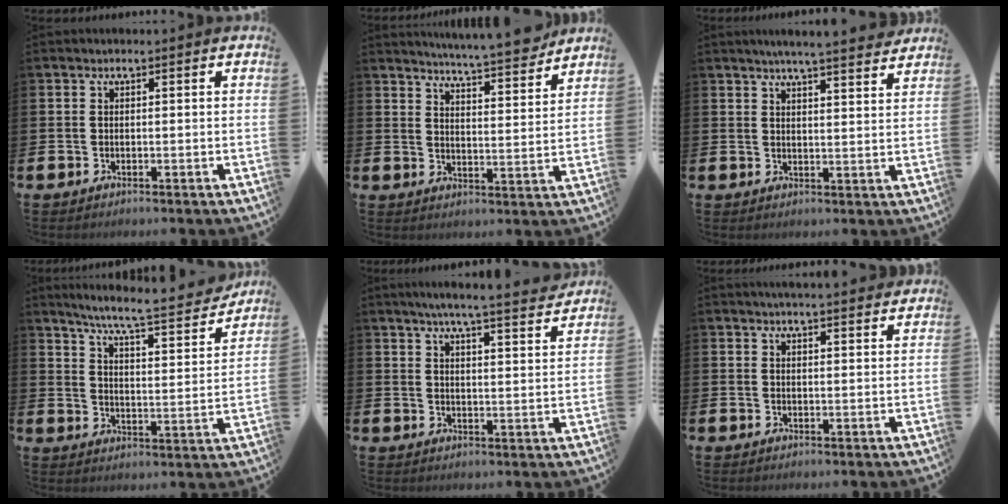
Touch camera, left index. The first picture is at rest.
{"total": 6.6, "force": [6.4, -0.1, 1.4], "torque": [-0.039, -0.047, 0.109]}
{"total": 5.3, "force": [5.1, -0.5, 1.4], "torque": [-0.037, -0.026, 0.090]}
{"total": 7.8, "force": [7.0, 0.4, 3.3], "torque": [-0.086, -0.052, 0.115]}
{"total": 6.1, "force": [5.8, -0.4, 2.0], "torque": [-0.044, -0.035, 0.098]}
{"total": 3.4, "force": [3.3, -0.2, 0.4], "torque": [-0.011, -0.015, 0.061]}